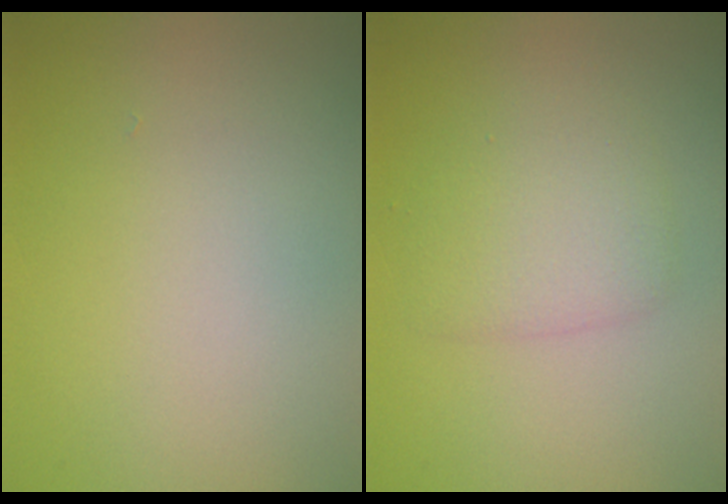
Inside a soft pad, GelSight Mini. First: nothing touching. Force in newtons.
{"total": 2.9, "press": 2.9, "slide": 0.1}